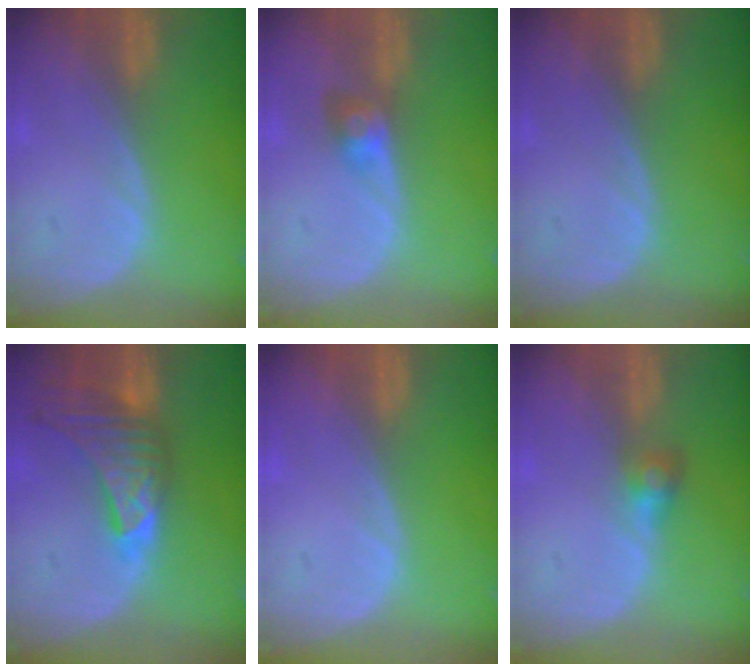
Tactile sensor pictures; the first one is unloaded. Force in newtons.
{"total": 3.1, "press": 2.7, "slide": 1.4}
{"total": 0.0}
{"total": 9.2, "press": 8.2, "slide": 4.2}
{"total": 0.0}
{"total": 2.6, "press": 2.5, "slide": 0.2}